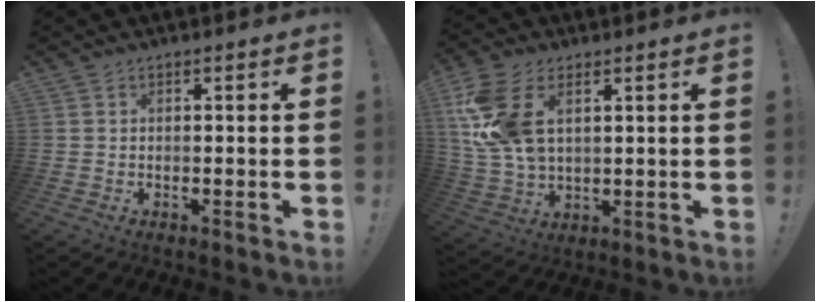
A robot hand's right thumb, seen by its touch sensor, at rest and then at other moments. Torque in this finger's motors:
{"motor_torque": [1.86, 1.91, 1.18, 0.31, 0.13]}